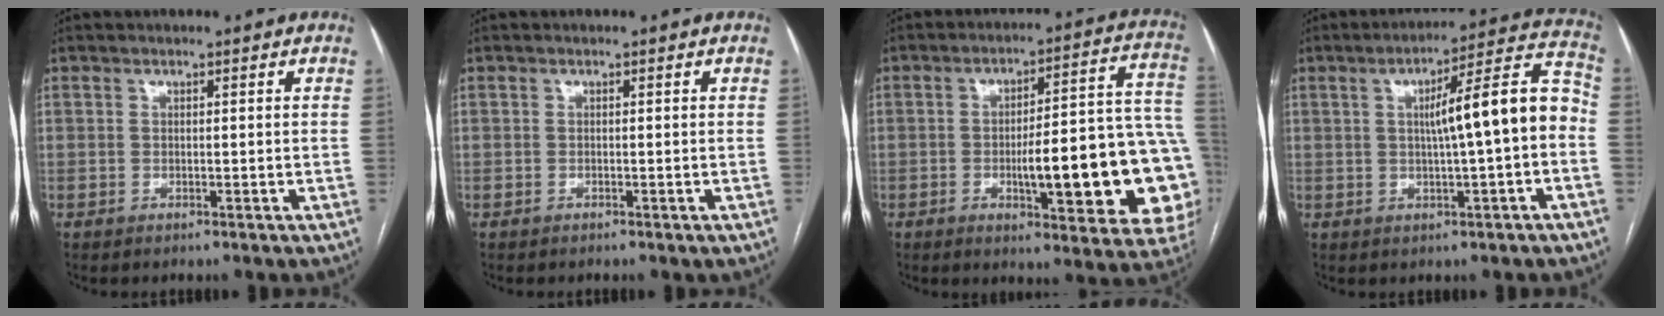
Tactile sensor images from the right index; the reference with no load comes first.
{"total": 0.0}
{"total": 22.7, "force": [-4.5, 4.3, 21.8], "torque": [-0.205, 0.024, -0.048]}
{"total": 11.8, "force": [-0.4, 0.8, 11.8], "torque": [-0.165, 0.034, -0.006]}